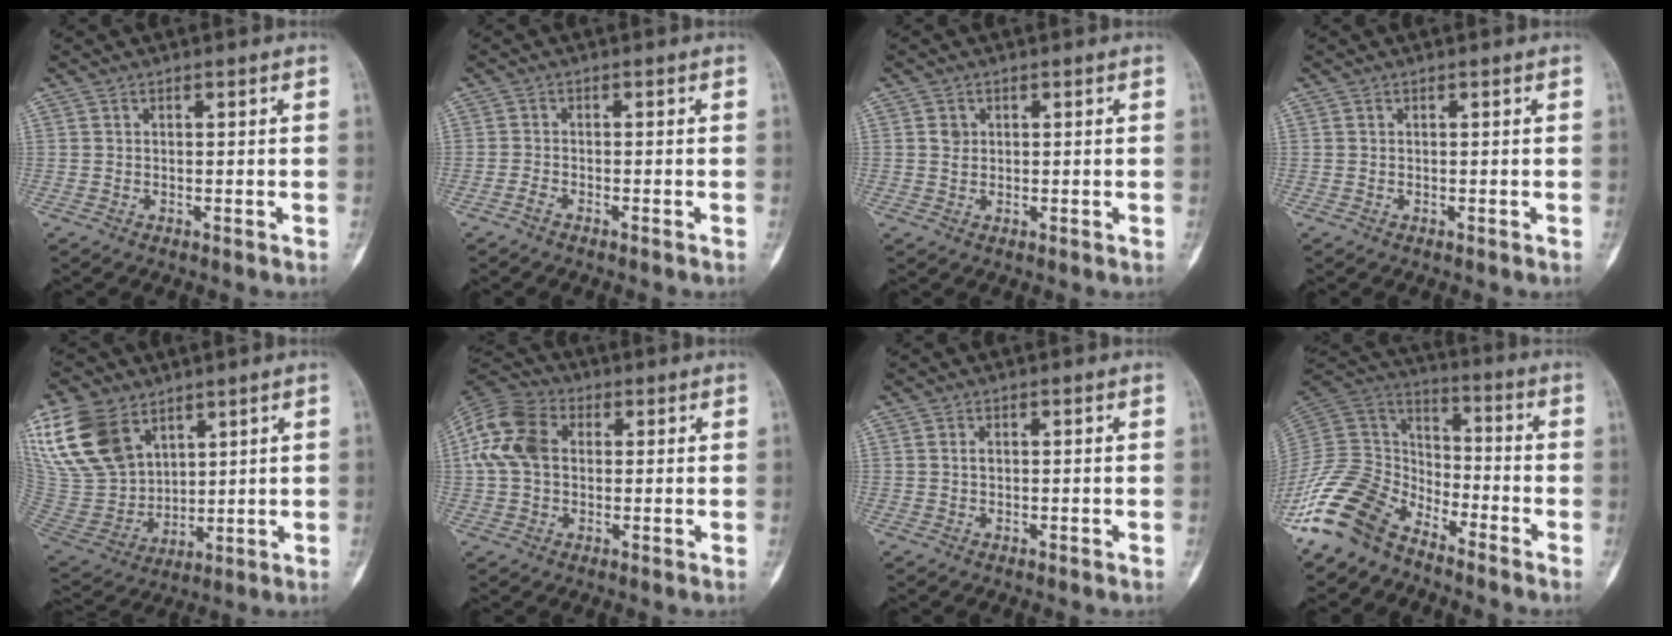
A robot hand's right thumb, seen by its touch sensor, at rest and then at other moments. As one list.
[{"total": 1.2, "force": [-1.0, 0.2, 0.6], "torque": [-0.016, 0.006, -0.023]}, {"total": 1.9, "force": [0.6, 1.6, 0.8], "torque": [-0.007, -0.002, 0.012]}, {"total": 0.0}, {"total": 18.8, "force": [9.9, 12.2, 10.3], "torque": [-0.197, -0.034, 0.204]}, {"total": 11.7, "force": [1.6, 8.5, 7.8], "torque": [-0.156, 0.025, 0.022]}, {"total": 0.9, "force": [0.2, 0.6, 0.7], "torque": [-0.008, 0.003, 0.006]}, {"total": 16.4, "force": [-11.9, 8.8, 7.2], "torque": [-0.132, 0.081, -0.240]}]